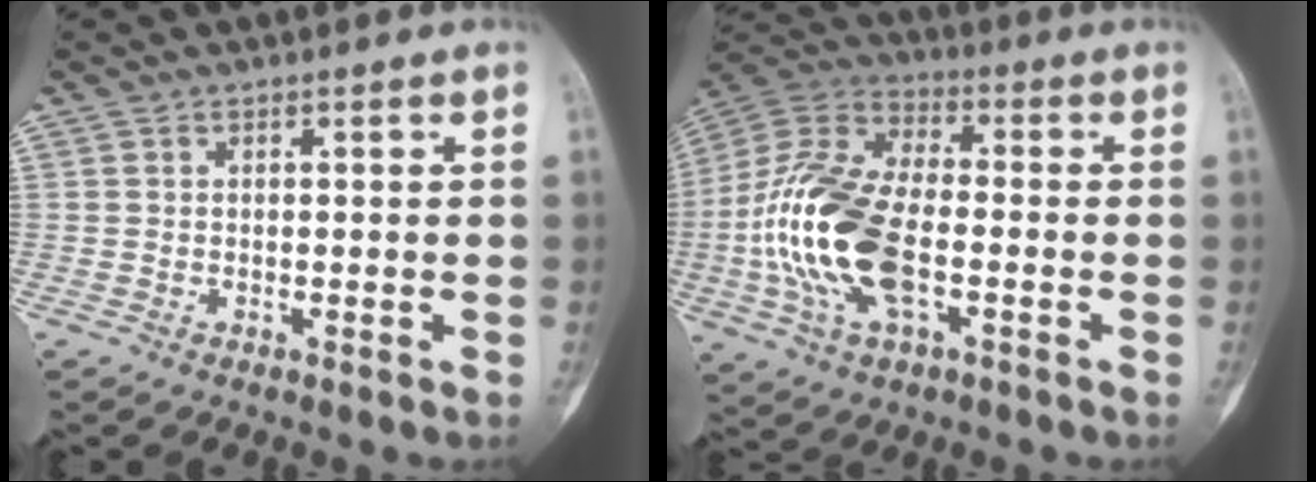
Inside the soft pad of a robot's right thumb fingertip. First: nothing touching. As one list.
[{"total": 20.4, "force": [-3.9, 10.4, 17.1], "torque": [-0.362, 0.022, -0.073]}]